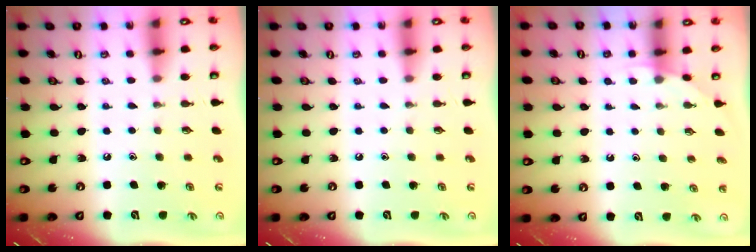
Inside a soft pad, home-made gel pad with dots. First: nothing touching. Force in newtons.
{"total": 0.0}
{"total": 2.7, "press": 2.7, "slide": 0.1}